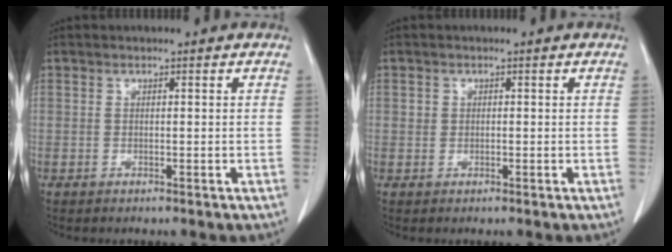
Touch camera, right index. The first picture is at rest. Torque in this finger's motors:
{"motor_torque": [0.01, -0.06, -0.03, 0.00]}